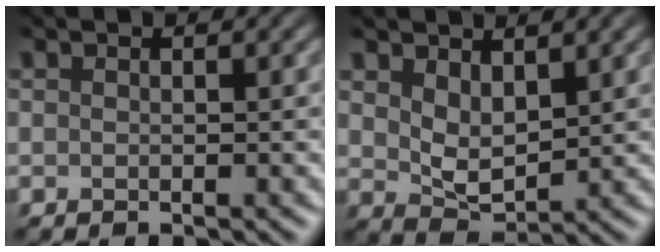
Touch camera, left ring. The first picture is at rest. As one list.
[{"total": 3.4, "force": [1.6, 1.8, 2.4], "torque": [-0.049, -0.007, 0.036]}]